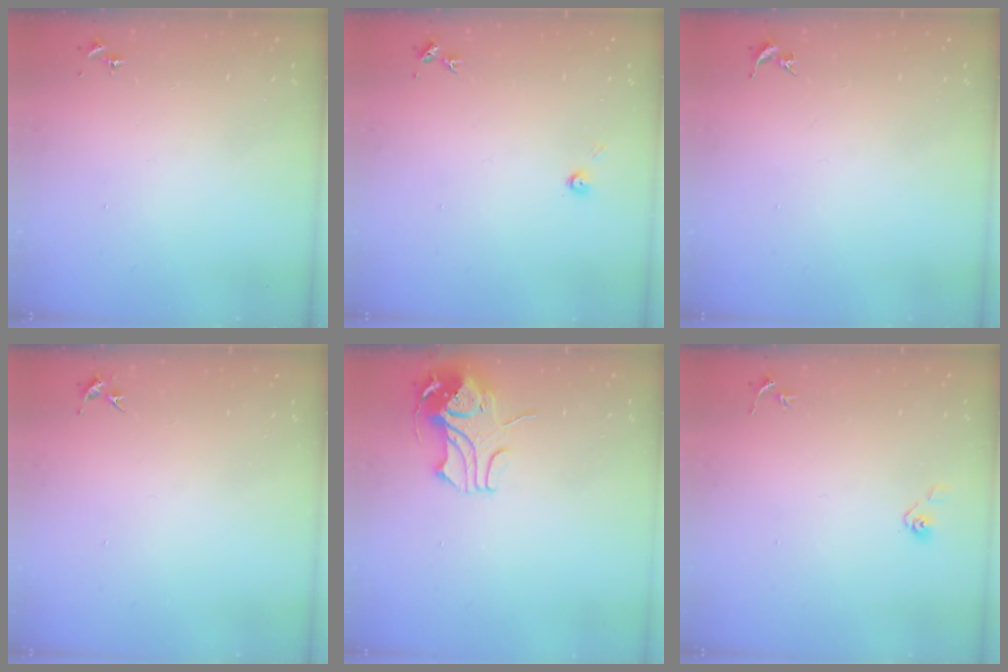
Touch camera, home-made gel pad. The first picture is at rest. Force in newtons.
{"total": 4.3, "press": 4.2, "slide": 0.6}
{"total": 0.0}
{"total": 4.2, "press": 4.2, "slide": 0.5}
{"total": 9.9, "press": 9.7, "slide": 1.7}
{"total": 3.7, "press": 3.4, "slide": 1.3}